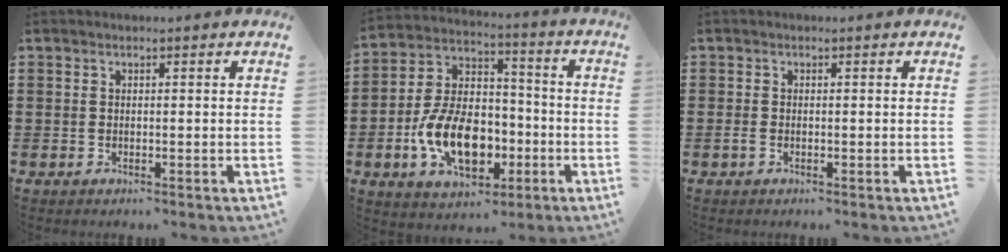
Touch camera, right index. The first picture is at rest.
{"total": 12.5, "force": [-3.9, 7.8, 8.9], "torque": [-0.183, 0.004, -0.069]}
{"total": 0.7, "force": [-0.4, 0.2, 0.5], "torque": [-0.019, -0.010, -0.008]}